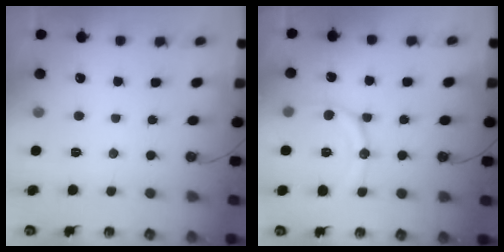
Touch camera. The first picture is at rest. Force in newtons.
{"total": 12.7, "press": 12.6, "slide": 1.4}